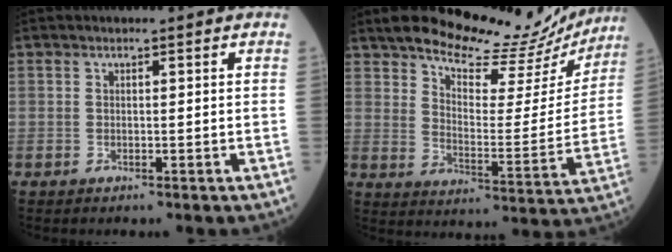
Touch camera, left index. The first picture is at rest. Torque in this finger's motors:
{"motor_torque": [1.02, -1.12, 0.35, 0.02]}